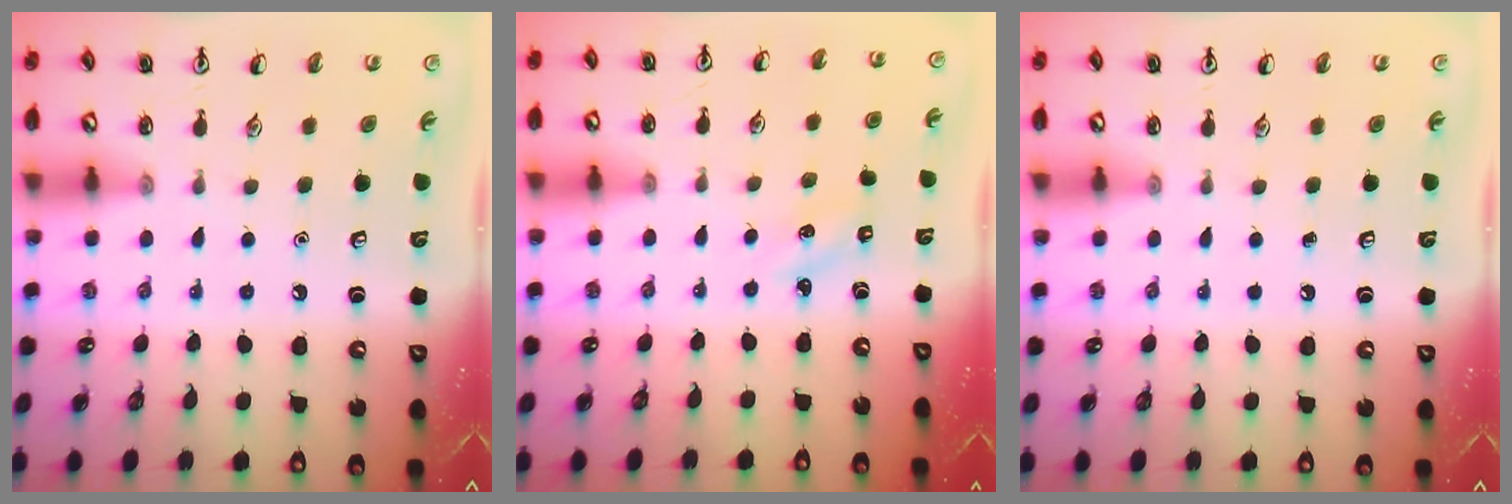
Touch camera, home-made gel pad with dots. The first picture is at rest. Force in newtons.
{"total": 1.2, "press": 1.1, "slide": 0.4}
{"total": 0.0}